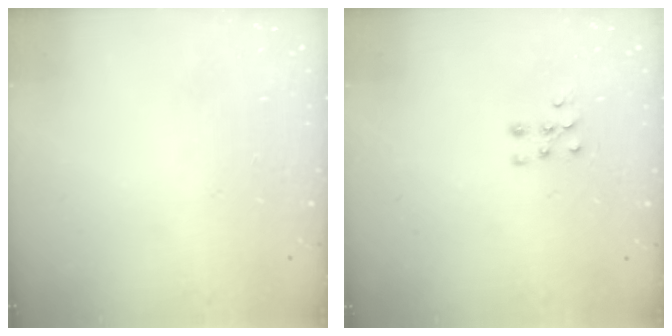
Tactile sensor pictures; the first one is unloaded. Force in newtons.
{"total": 6.1, "press": 6.0, "slide": 0.5}